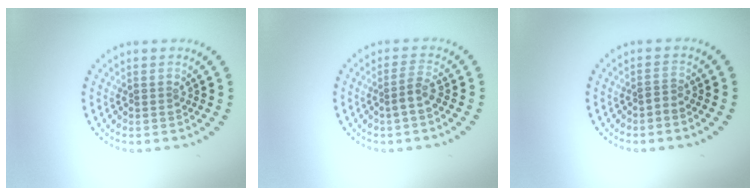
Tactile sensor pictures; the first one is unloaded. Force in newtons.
{"total": 1.7, "press": 1.2, "slide": 1.2}
{"total": 0.8, "press": 0.2, "slide": 0.7}